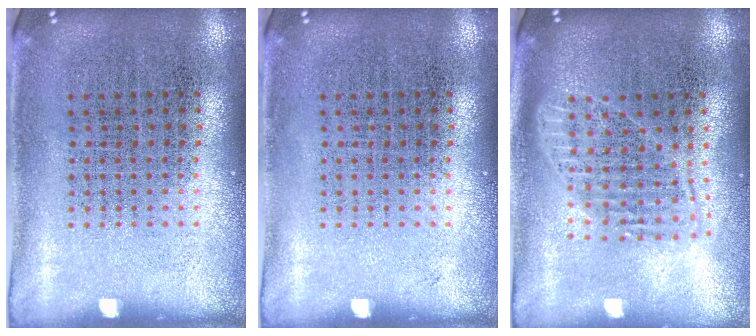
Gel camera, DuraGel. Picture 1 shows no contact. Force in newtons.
{"total": 0.0}
{"total": 1.8, "press": 1.5, "slide": 0.9}